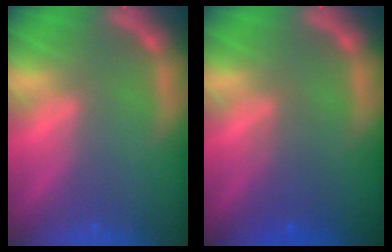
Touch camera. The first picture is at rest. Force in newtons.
{"total": 2.5}